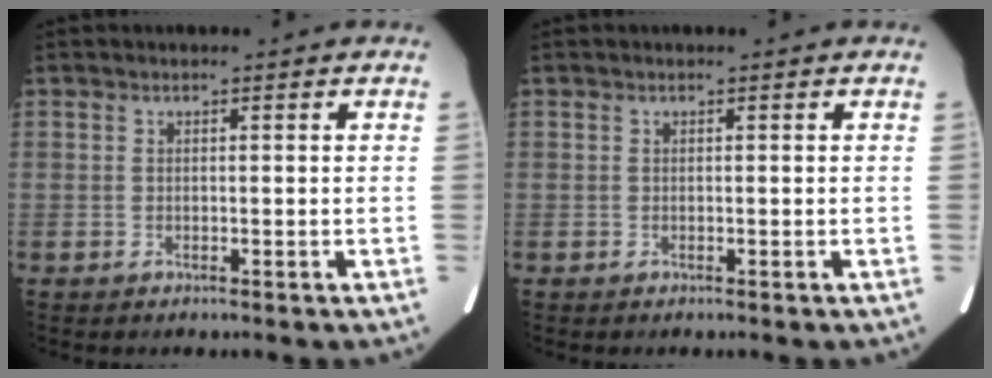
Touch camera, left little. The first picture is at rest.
{"total": 0.0}